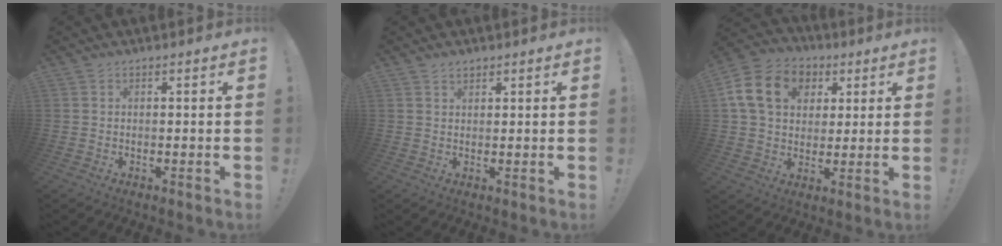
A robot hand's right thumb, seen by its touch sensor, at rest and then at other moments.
{"total": 1.7, "force": [1.4, 0.7, 0.6], "torque": [-0.001, -0.010, 0.024]}
{"total": 17.2, "force": [5.2, 13.1, 9.8], "torque": [-0.147, -0.006, 0.101]}